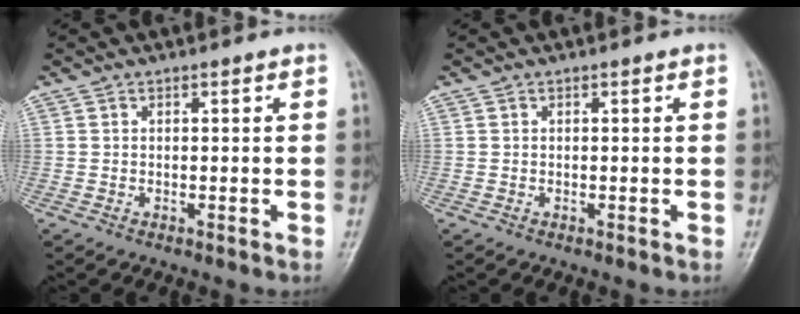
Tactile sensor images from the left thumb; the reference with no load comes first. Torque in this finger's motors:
{"motor_torque": [0.00, 0.00, -0.02, -0.01, 0.00]}